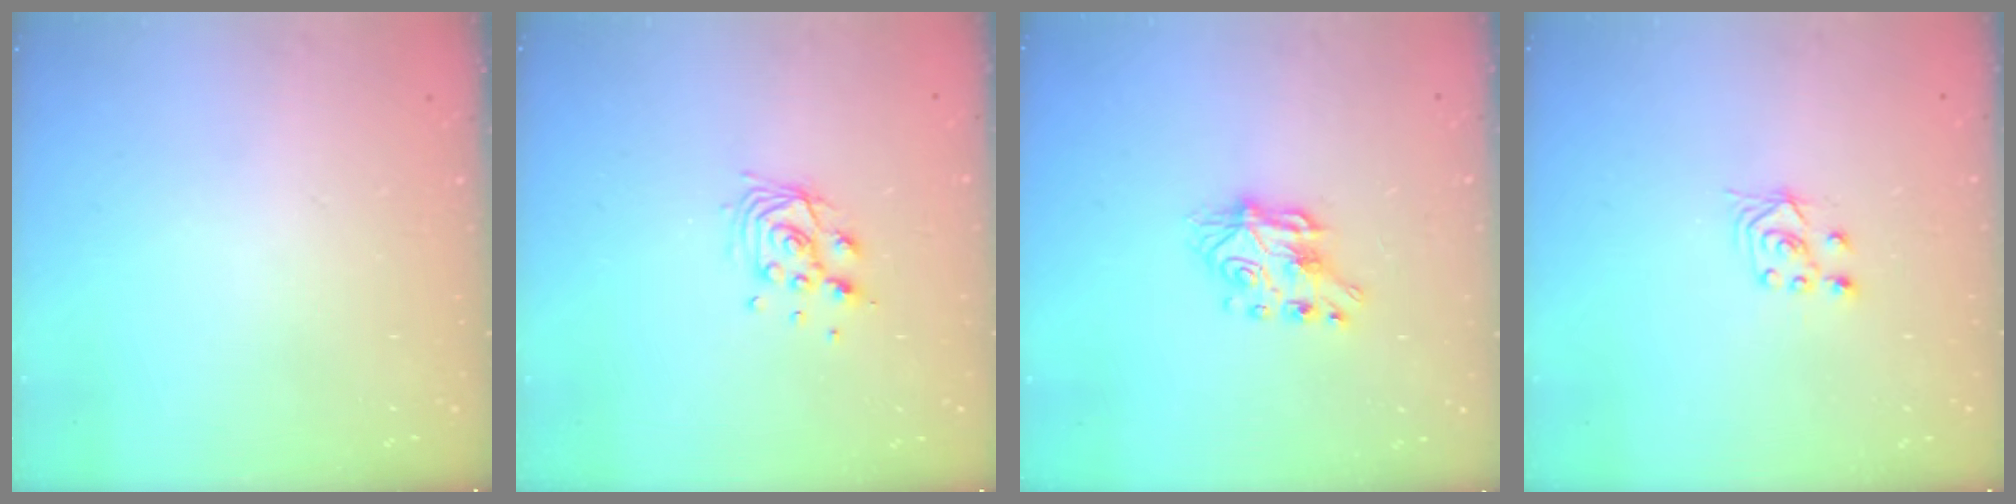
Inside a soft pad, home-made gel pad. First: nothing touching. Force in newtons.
{"total": 8.9, "press": 8.9, "slide": 1.0}
{"total": 6.9, "press": 6.9, "slide": 0.5}
{"total": 3.0, "press": 2.8, "slide": 0.9}